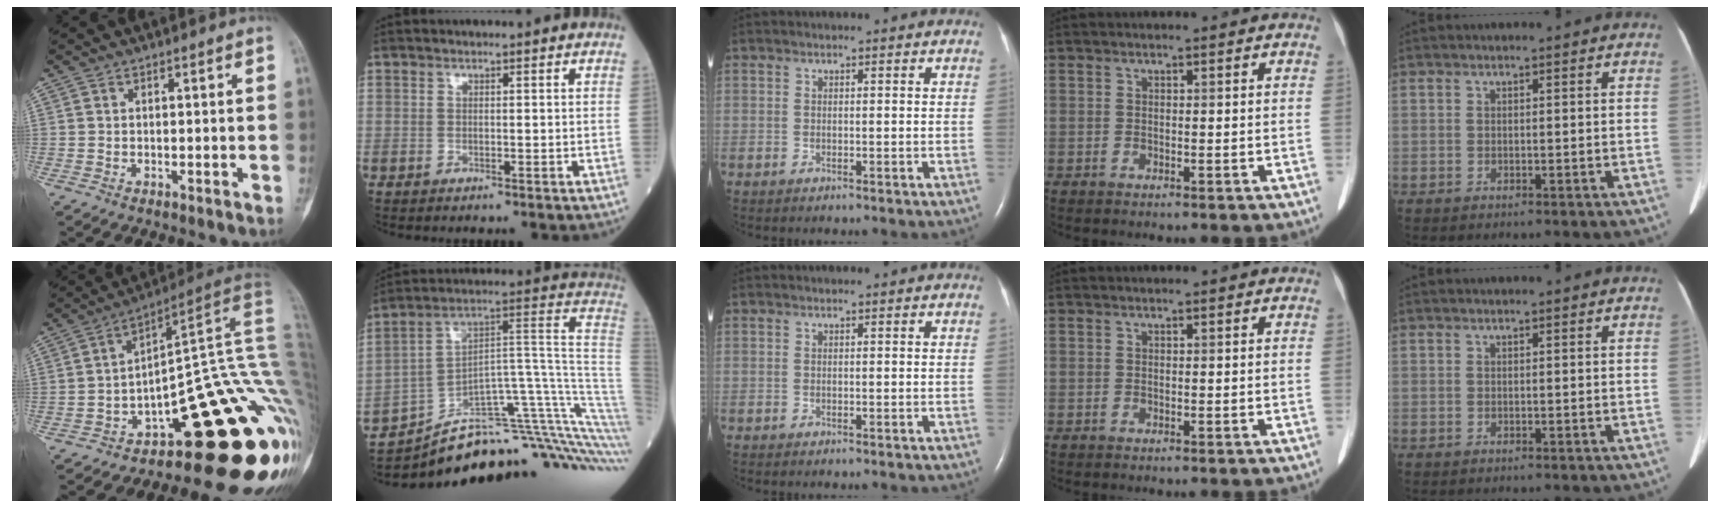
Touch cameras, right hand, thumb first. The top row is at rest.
{"thumb": {"total": 26.0, "force": [-7.6, 8.5, 23.4], "torque": [-0.178, 0.083, -0.091]}, "index": {"total": 24.7, "force": [-21.0, 2.0, 12.9], "torque": [-0.064, 0.065, -0.293]}}